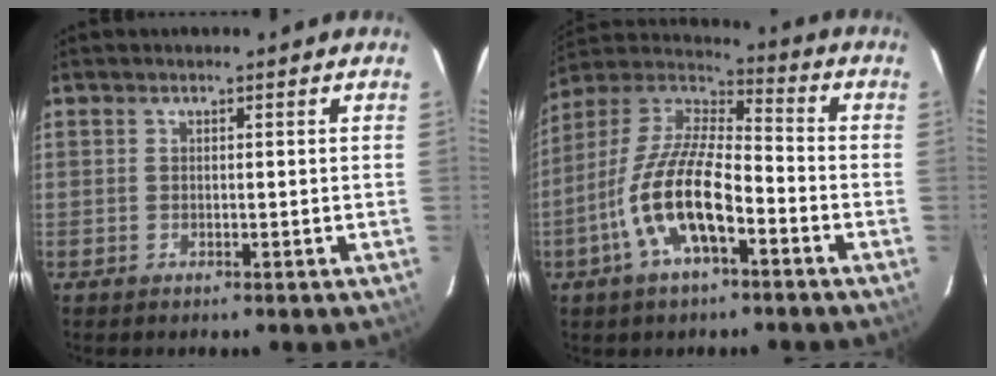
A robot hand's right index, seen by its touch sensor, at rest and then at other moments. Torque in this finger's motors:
{"motor_torque": [1.26, -0.88, 1.05, 0.21]}